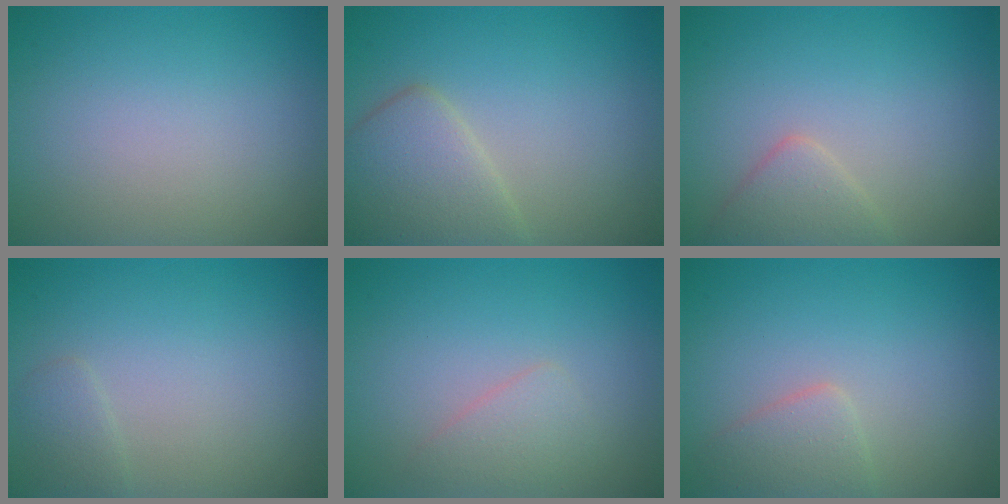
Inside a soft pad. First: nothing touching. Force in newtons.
{"total": 4.4, "press": 4.4, "slide": 0.3}
{"total": 2.2, "press": 2.2, "slide": 0.1}
{"total": 1.1, "press": 1.1, "slide": 0.1}
{"total": 1.7, "press": 1.7, "slide": 0.1}
{"total": 2.2, "press": 2.2, "slide": 0.1}